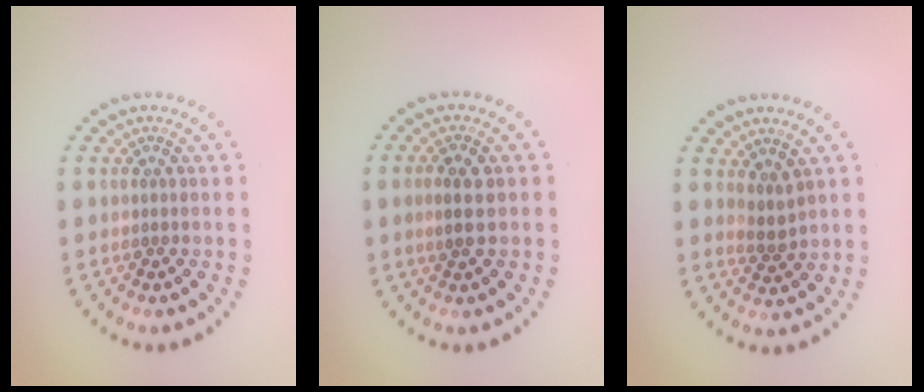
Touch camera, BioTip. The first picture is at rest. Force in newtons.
{"total": 2.5, "press": 2.5, "slide": 0.3}
{"total": 1.2, "press": 0.9, "slide": 0.8}